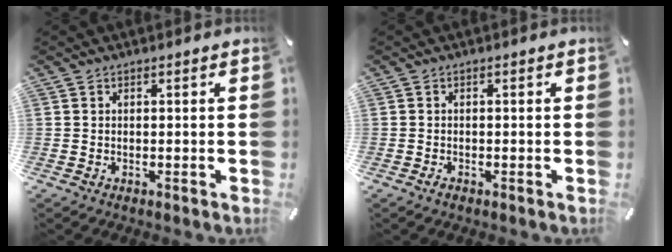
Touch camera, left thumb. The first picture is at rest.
{"total": 0.8, "force": [-0.4, 0.4, 0.5], "torque": [-0.011, -0.001, -0.009]}